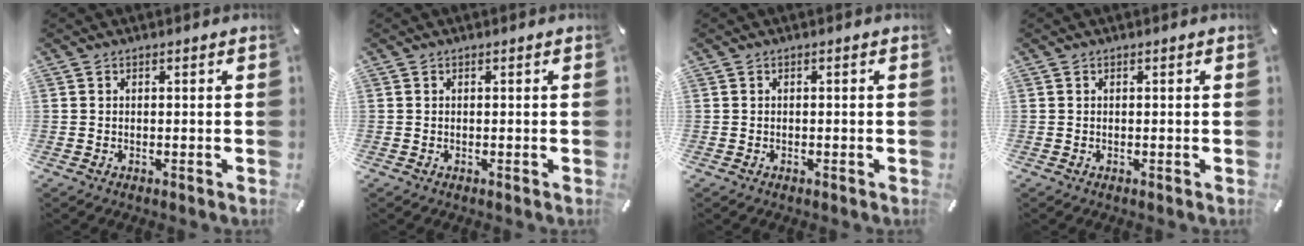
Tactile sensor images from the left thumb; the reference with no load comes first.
{"total": 0.0}
{"total": 0.0}
{"total": 0.0}